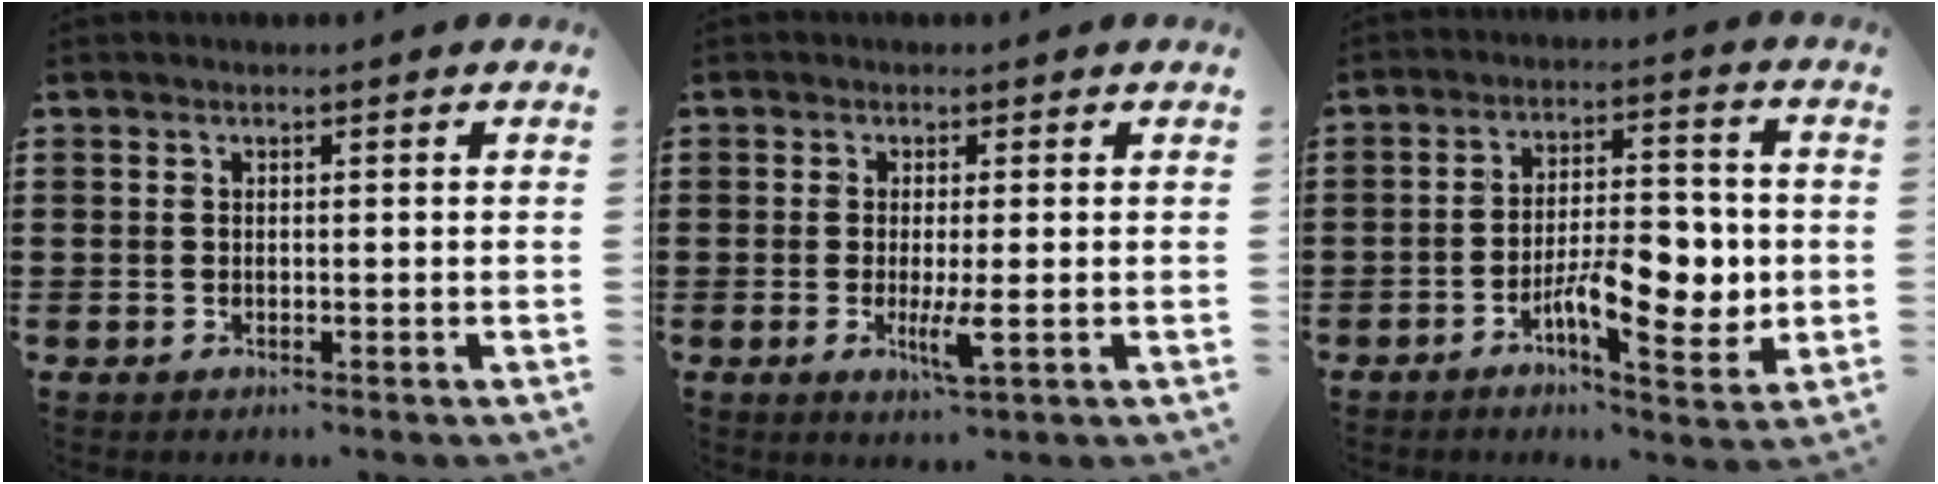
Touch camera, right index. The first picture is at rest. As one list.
[{"total": 4.1, "force": [-0.9, 0.3, 4.0], "torque": [-0.082, -0.017, -0.019]}, {"total": 9.8, "force": [-2.7, 4.2, 8.5], "torque": [-0.119, -0.003, -0.045]}]